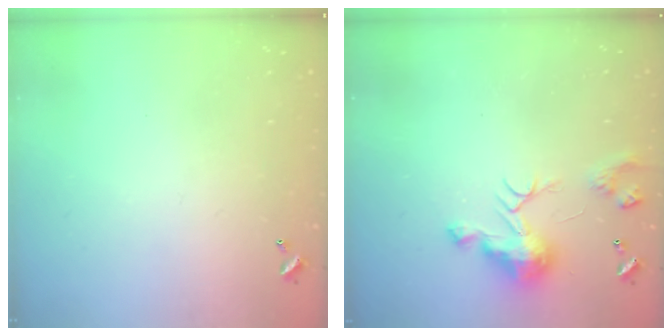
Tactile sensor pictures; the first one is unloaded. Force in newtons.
{"total": 9.2, "press": 9.2, "slide": 0.5}